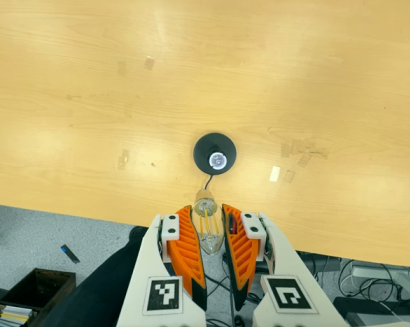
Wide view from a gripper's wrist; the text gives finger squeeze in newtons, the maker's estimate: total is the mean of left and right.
{"total": 21.6, "left": 27.1, "right": 16.1}